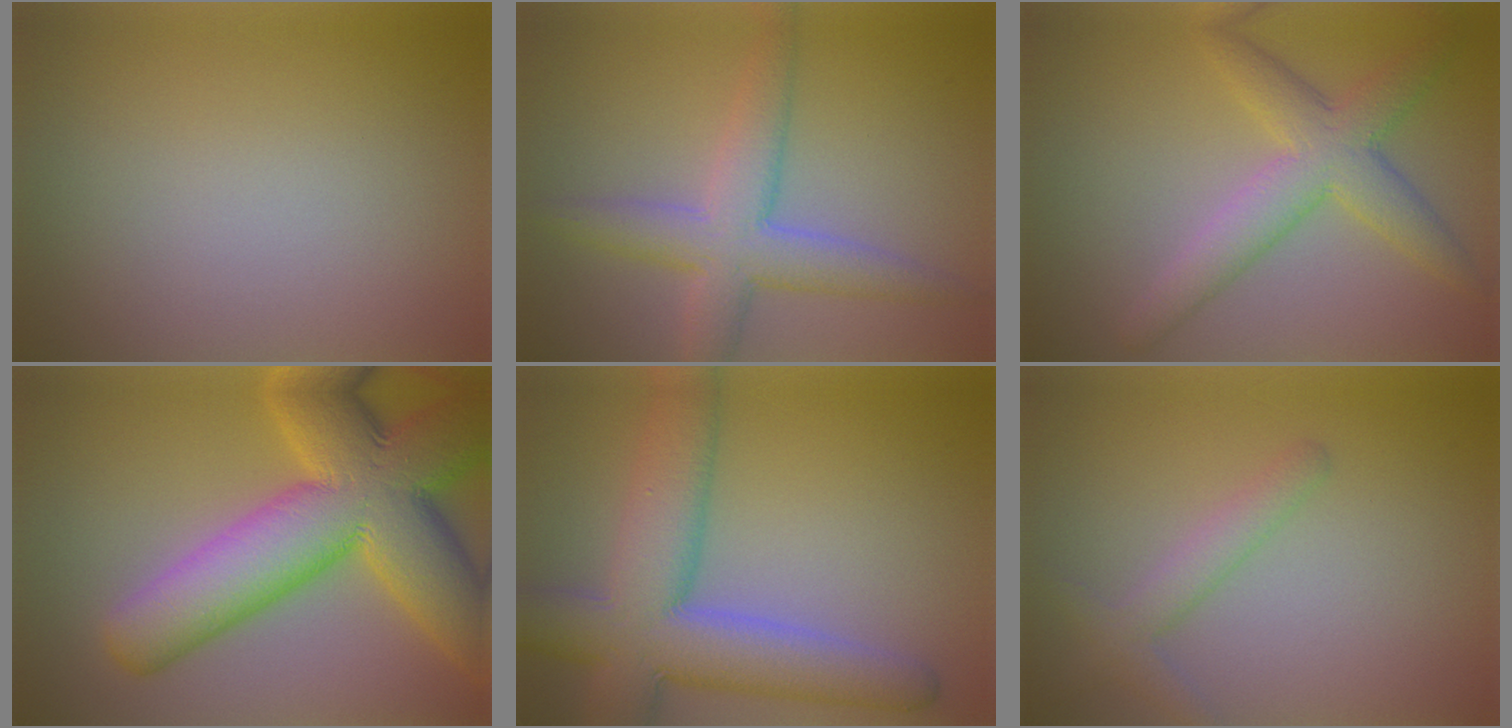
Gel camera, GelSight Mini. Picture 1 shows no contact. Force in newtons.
{"total": 5.5, "press": 5.5, "slide": 0.2}
{"total": 5.2, "press": 5.2, "slide": 0.3}
{"total": 14.3, "press": 14.2, "slide": 0.4}
{"total": 10.8, "press": 10.8, "slide": 0.7}
{"total": 2.5, "press": 2.5, "slide": 0.1}